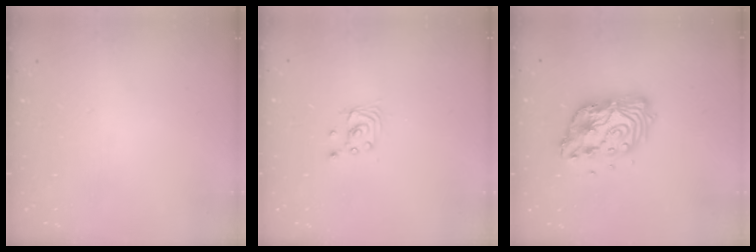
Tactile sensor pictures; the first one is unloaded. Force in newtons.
{"total": 2.5, "press": 2.5, "slide": 0.1}
{"total": 12.8, "press": 12.8, "slide": 1.0}